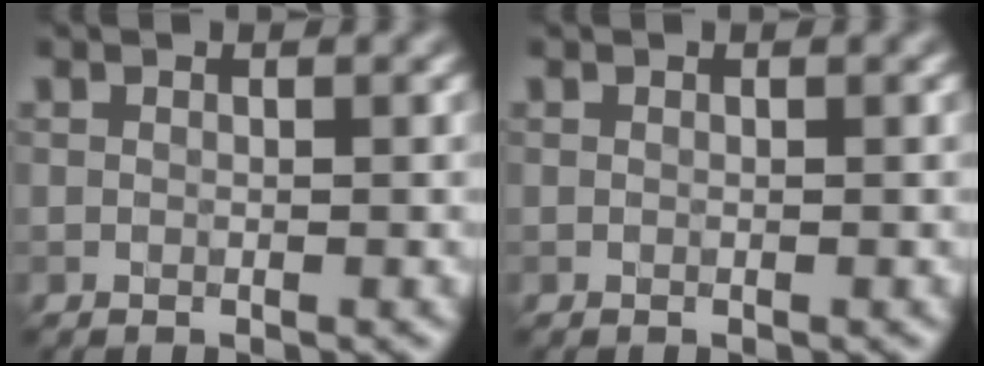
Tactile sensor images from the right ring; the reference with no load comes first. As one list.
[{"total": 0.0}]